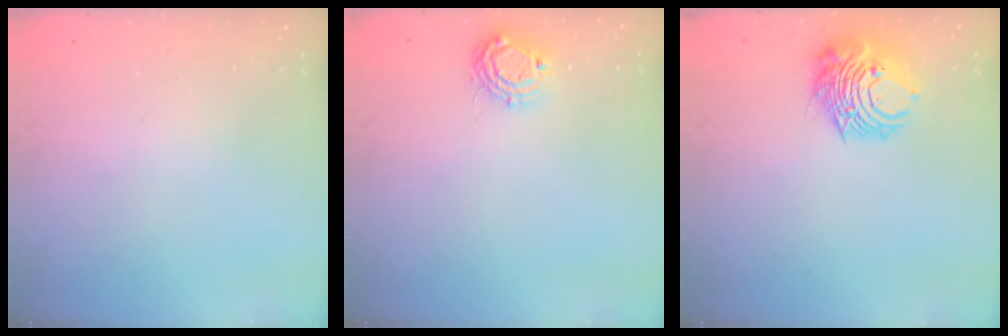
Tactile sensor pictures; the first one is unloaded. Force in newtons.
{"total": 7.6, "press": 7.6, "slide": 0.7}
{"total": 9.8, "press": 9.7, "slide": 1.4}